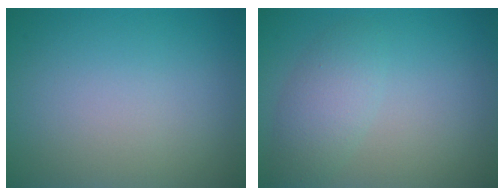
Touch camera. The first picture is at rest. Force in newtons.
{"total": 2.9, "press": 2.9, "slide": 0.2}